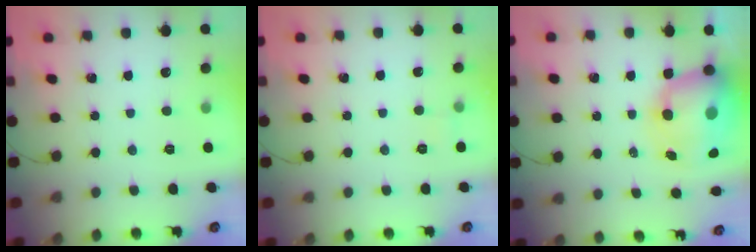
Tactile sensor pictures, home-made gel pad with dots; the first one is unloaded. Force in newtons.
{"total": 4.3, "press": 4.1, "slide": 1.2}
{"total": 15.4, "press": 14.9, "slide": 3.8}